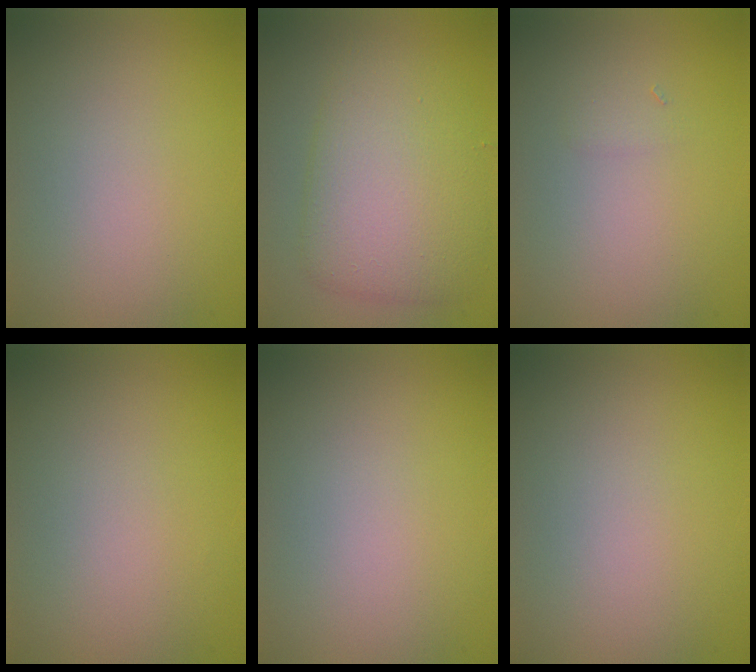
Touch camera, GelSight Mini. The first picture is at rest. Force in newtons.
{"total": 6.1, "press": 6.1, "slide": 0.1}
{"total": 0.6, "press": 0.6, "slide": 0.0}
{"total": 0.0}
{"total": 0.0}
{"total": 0.0}